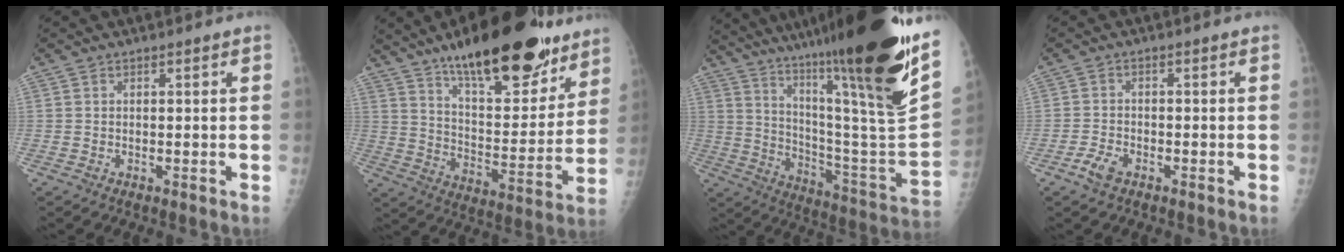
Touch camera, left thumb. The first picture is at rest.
{"total": 26.2, "force": [18.2, 9.0, 16.6], "torque": [-0.210, -0.080, 0.283]}
{"total": 36.3, "force": [24.3, 3.2, 26.8], "torque": [-0.348, -0.113, 0.372]}
{"total": 3.0, "force": [-1.9, 1.5, 1.8], "torque": [-0.040, 0.006, -0.036]}